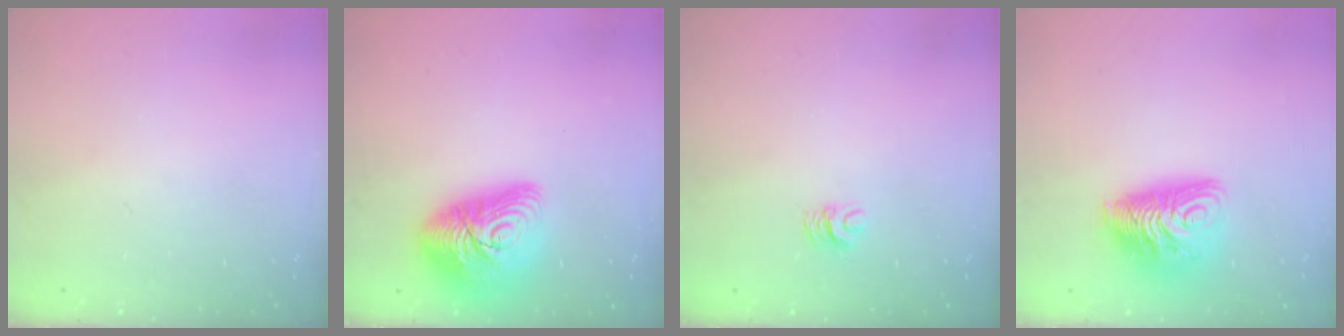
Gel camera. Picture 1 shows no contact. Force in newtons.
{"total": 16.5, "press": 16.4, "slide": 1.1}
{"total": 5.1, "press": 5.0, "slide": 0.3}
{"total": 12.6, "press": 12.6, "slide": 1.3}